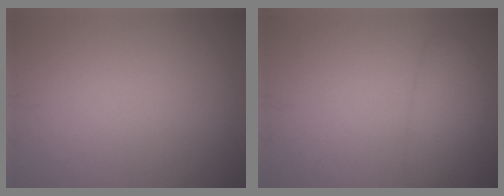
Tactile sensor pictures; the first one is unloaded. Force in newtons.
{"total": 2.7, "press": 2.7, "slide": 0.2}